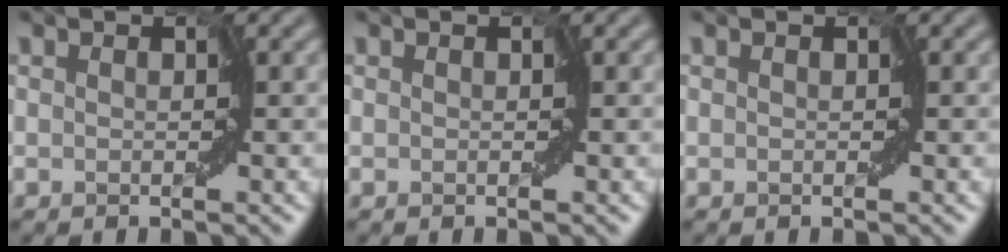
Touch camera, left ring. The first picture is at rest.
{"total": 0.0}
{"total": 0.0}